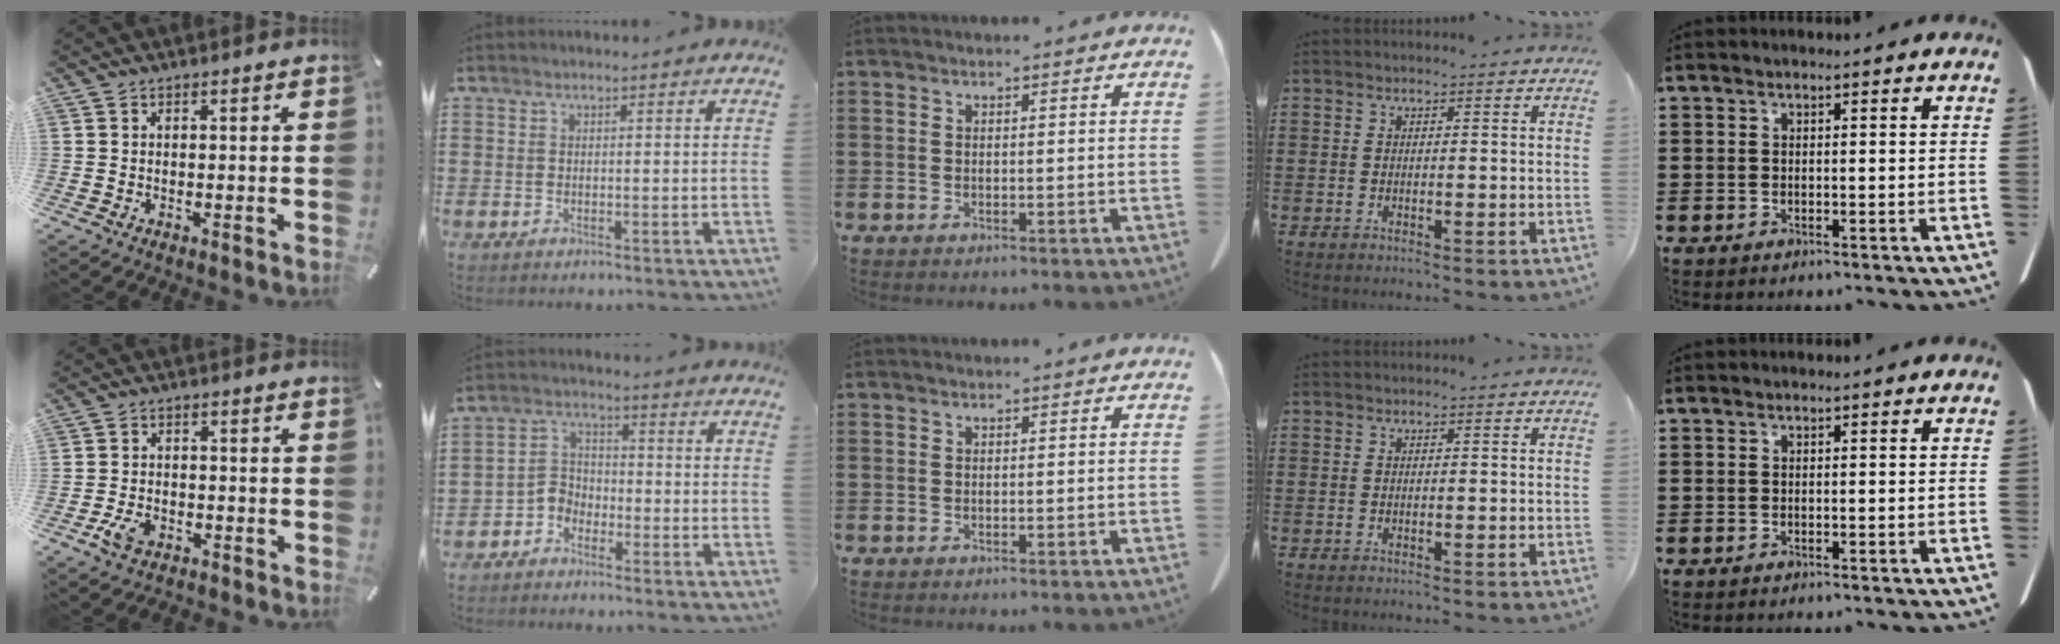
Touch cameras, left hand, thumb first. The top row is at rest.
{"thumb": {"total": 4.2, "force": [-2.5, 2.4, 2.4], "torque": [-0.059, 0.005, -0.049]}, "index": {"total": 4.0, "force": [-3.2, 2.1, 0.8], "torque": [-0.030, 0.007, -0.070]}}